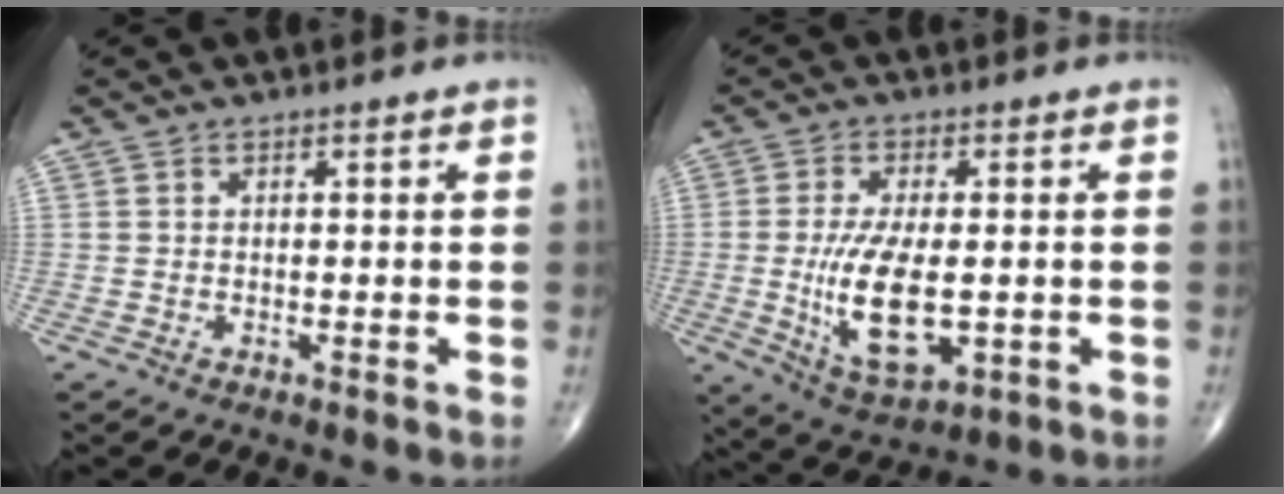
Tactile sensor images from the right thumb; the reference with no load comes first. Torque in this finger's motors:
{"motor_torque": [1.22, 1.06, 1.40, 0.13, 0.46]}